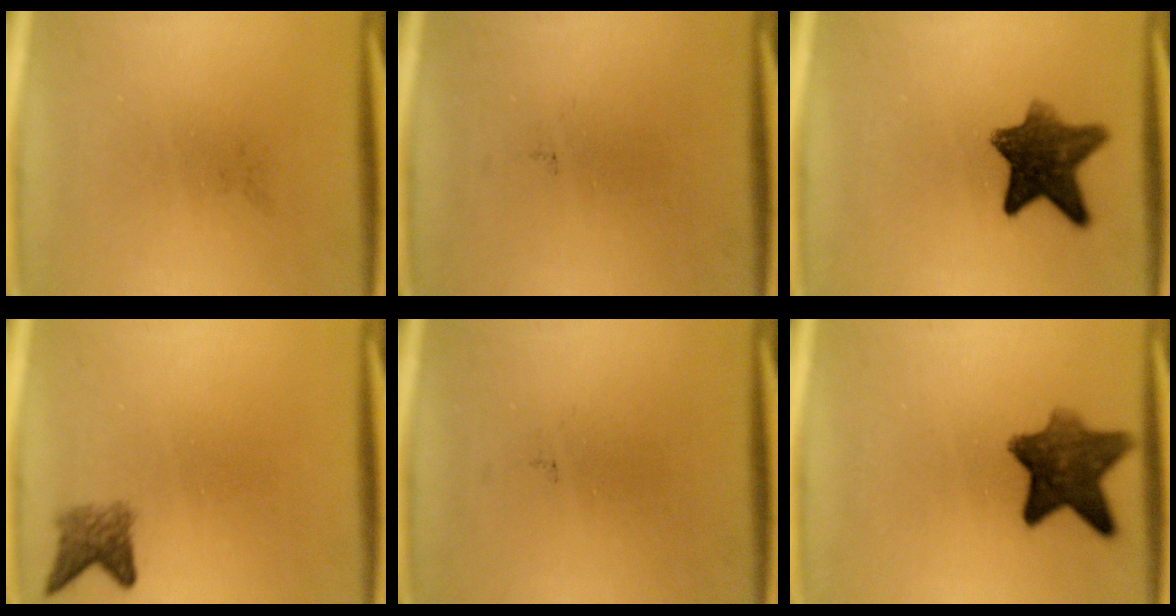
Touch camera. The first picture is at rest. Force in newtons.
{"total": 0.0}
{"total": 9.4}
{"total": 2.8}
{"total": 0.0}
{"total": 9.2}